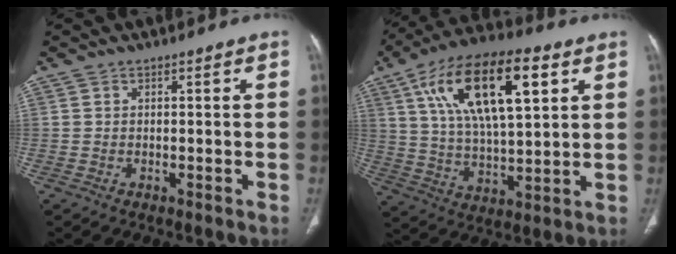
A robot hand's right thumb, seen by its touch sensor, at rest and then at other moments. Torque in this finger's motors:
{"motor_torque": [-1.77, 3.22, 0.25, 0.23, 0.64]}